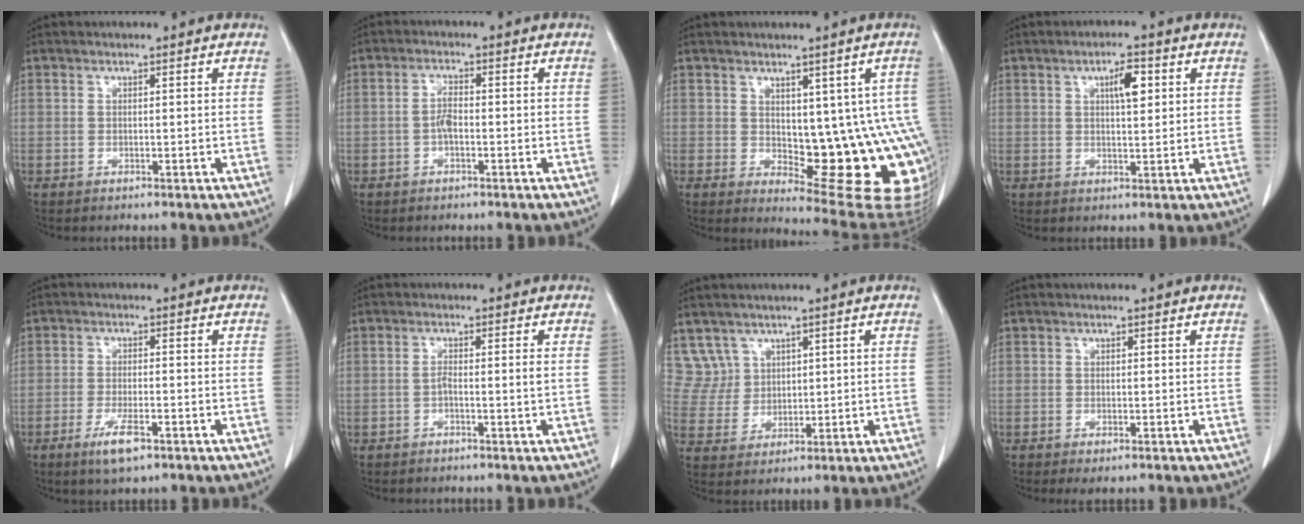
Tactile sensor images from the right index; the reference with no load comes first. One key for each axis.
{"total": 2.5, "fx": -0.7, "fy": 0.8, "fz": 2.3, "tx": -0.046, "ty": 0.004, "tz": -0.013}
{"total": 13.7, "fx": -0.3, "fy": 5.9, "fz": 12.3, "tx": -0.116, "ty": 0.003, "tz": 0.014}
{"total": 4.3, "fx": 1.6, "fy": 1.2, "fz": 3.9, "tx": -0.066, "ty": 0.004, "tz": 0.027}
{"total": 5.1, "fx": -2.9, "fy": 1.1, "fz": 4.0, "tx": -0.079, "ty": -0.006, "tz": -0.047}
{"total": 1.8, "fx": -0.6, "fy": -0.1, "fz": 1.8, "tx": -0.030, "ty": 0.001, "tz": -0.011}
{"total": 5.4, "fx": 3.4, "fy": 4.1, "fz": -0.4, "tx": 0.015, "ty": 0.006, "tz": 0.076}
{"total": 1.5, "fx": -0.9, "fy": 0.4, "fz": 1.2, "tx": -0.017, "ty": -0.003, "tz": -0.011}